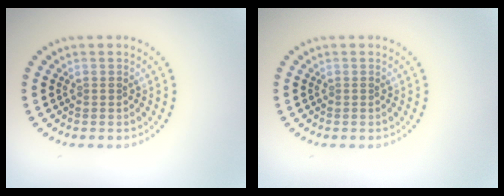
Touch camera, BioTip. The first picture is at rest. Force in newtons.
{"total": 0.0}